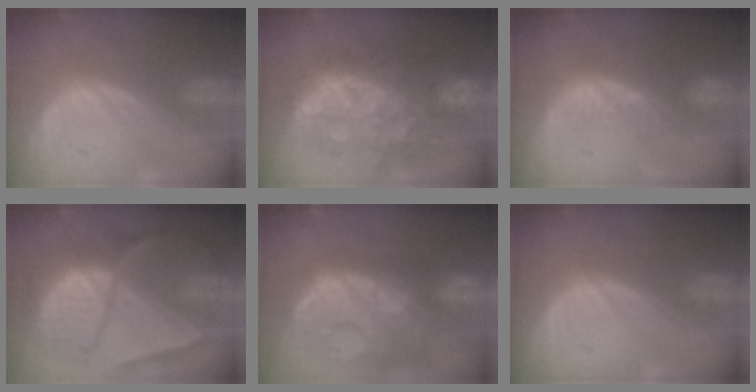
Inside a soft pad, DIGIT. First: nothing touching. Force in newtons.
{"total": 11.8, "press": 11.8, "slide": 1.2}
{"total": 4.9, "press": 4.3, "slide": 2.2}
{"total": 10.8, "press": 10.7, "slide": 1.1}
{"total": 14.7, "press": 11.9, "slide": 8.6}
{"total": 0.0}